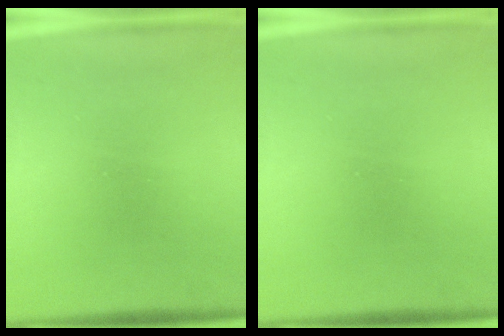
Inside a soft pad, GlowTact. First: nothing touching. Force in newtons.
{"total": 0.0}